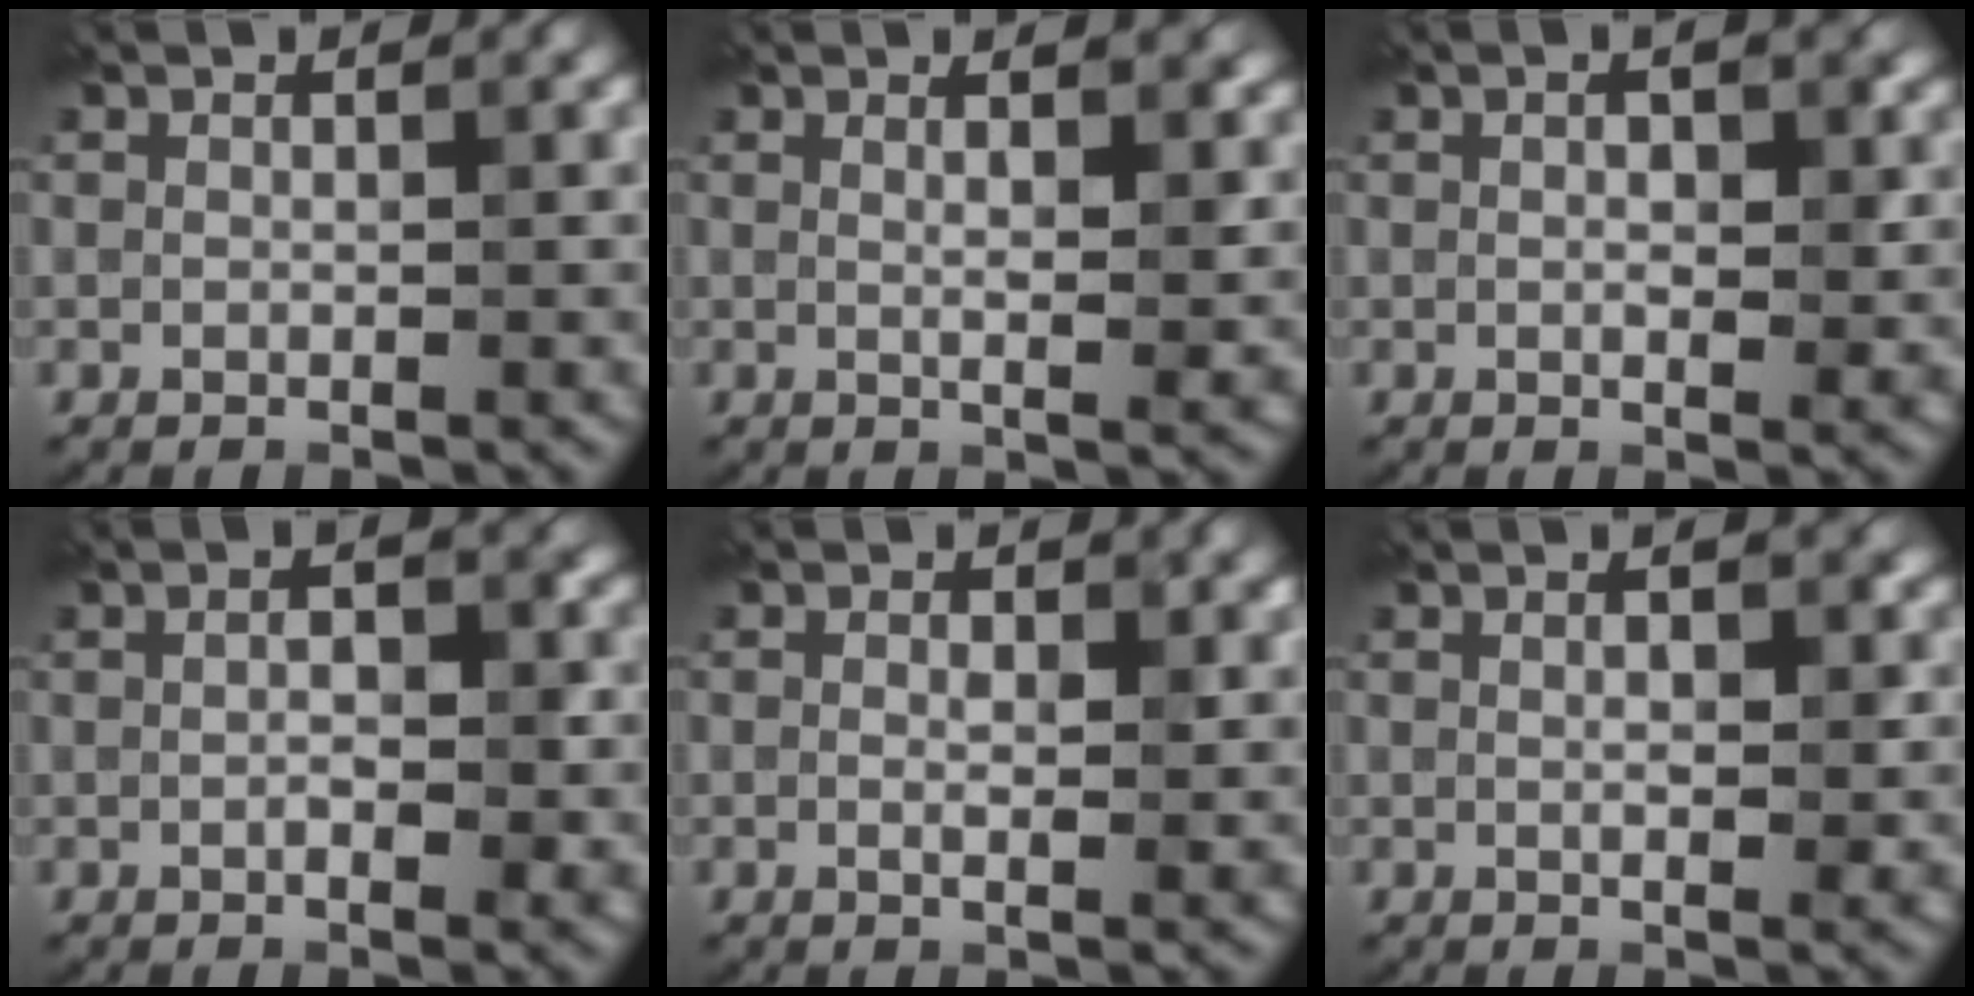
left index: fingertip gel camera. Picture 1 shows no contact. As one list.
[{"total": 5.0, "force": [2.1, 1.9, 4.2], "torque": [-0.036, 0.013, 0.007]}, {"total": 2.9, "force": [0.6, 1.1, 2.7], "torque": [-0.036, -0.003, 0.008]}, {"total": 3.2, "force": [0.2, 1.5, 2.9], "torque": [-0.015, -0.005, -0.008]}, {"total": 2.1, "force": [0.3, 0.9, 1.8], "torque": [-0.028, -0.003, 0.004]}, {"total": 2.8, "force": [0.8, 0.8, 2.6], "torque": [-0.025, -0.002, 0.006]}]